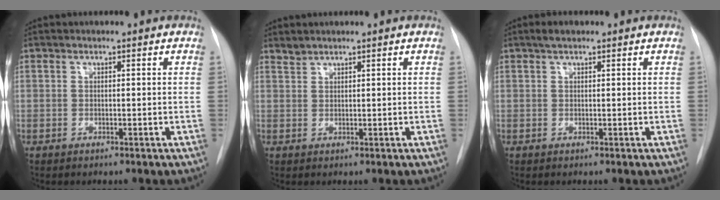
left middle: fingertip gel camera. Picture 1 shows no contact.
{"total": 1.2, "force": [1.2, 0.0, 0.0], "torque": [-0.003, 0.003, 0.027]}
{"total": 1.6, "force": [1.2, 0.5, 1.0], "torque": [-0.022, 0.010, 0.020]}